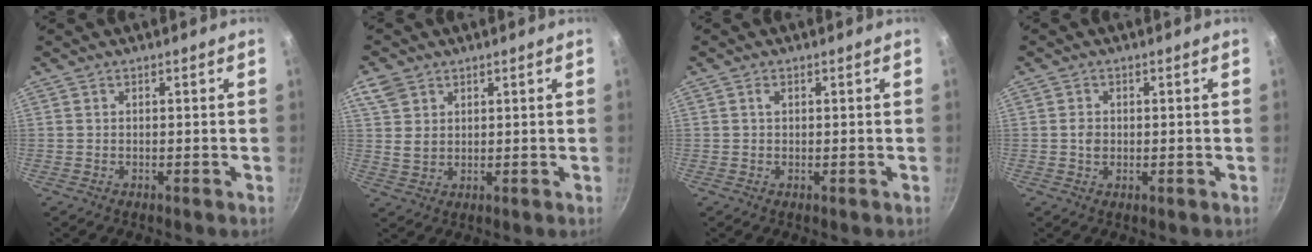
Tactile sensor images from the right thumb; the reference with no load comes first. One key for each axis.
{"total": 5.7, "fx": 2.9, "fy": 4.2, "fz": 2.6, "tx": -0.034, "ty": -0.012, "tz": 0.057}
{"total": 1.2, "fx": 0.4, "fy": 0.9, "fz": 0.8, "tx": -0.010, "ty": 0.000, "tz": 0.004}
{"total": 2.3, "fx": 0.0, "fy": 1.9, "fz": 1.4, "tx": -0.021, "ty": -0.001, "tz": -0.002}